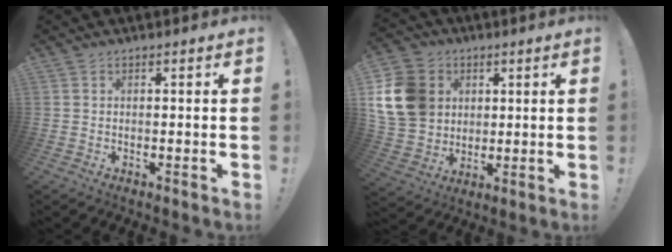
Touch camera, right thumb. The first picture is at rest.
{"total": 16.4, "force": [3.9, 13.7, 8.0], "torque": [-0.141, -0.007, 0.083]}